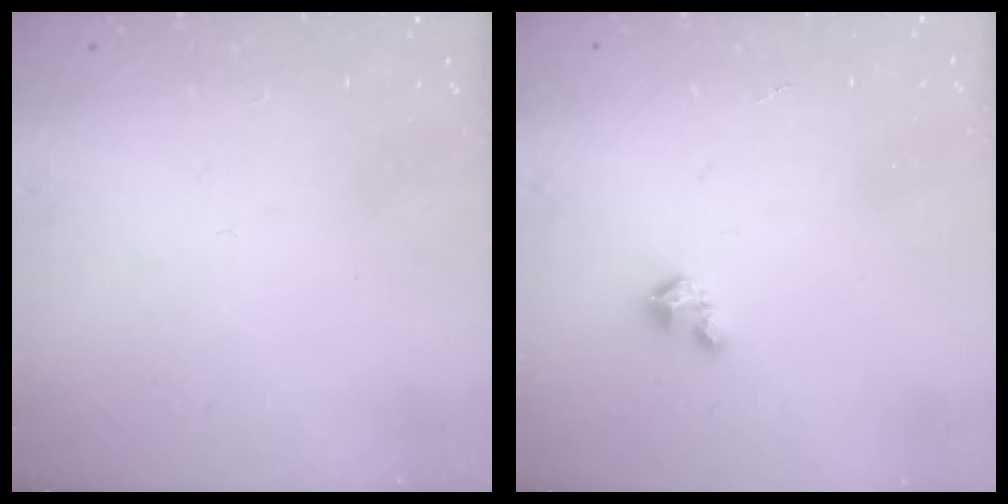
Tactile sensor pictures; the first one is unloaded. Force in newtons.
{"total": 2.7, "press": 2.7, "slide": 0.2}